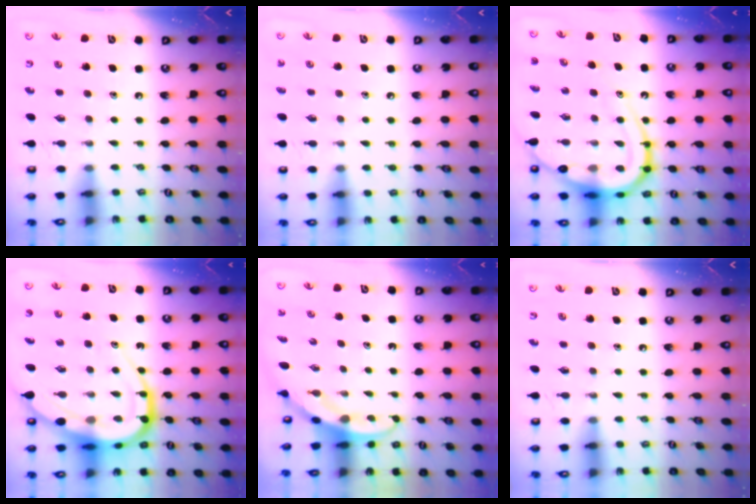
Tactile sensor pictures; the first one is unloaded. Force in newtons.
{"total": 3.4, "press": 3.3, "slide": 0.5}
{"total": 19.1, "press": 19.0, "slide": 1.9}
{"total": 18.2, "press": 18.2, "slide": 1.8}
{"total": 3.1, "press": 3.1, "slide": 0.1}
{"total": 0.0}